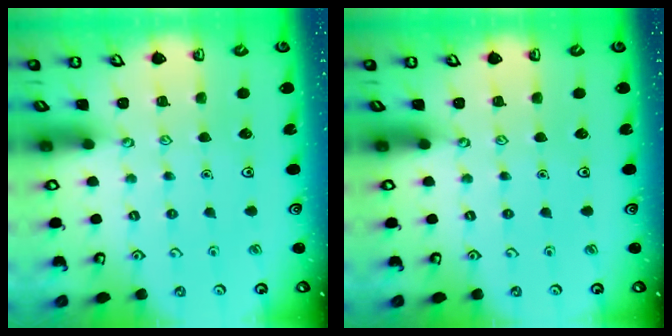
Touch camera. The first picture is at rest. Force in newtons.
{"total": 0.0}